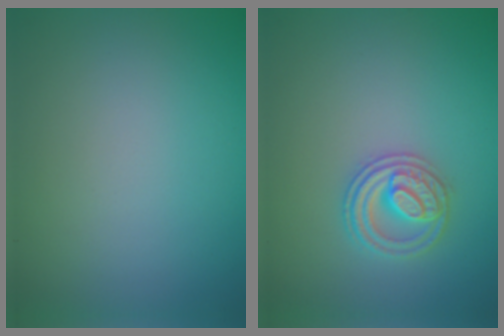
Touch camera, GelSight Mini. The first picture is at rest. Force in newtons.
{"total": 2.7, "press": 2.6, "slide": 0.3}